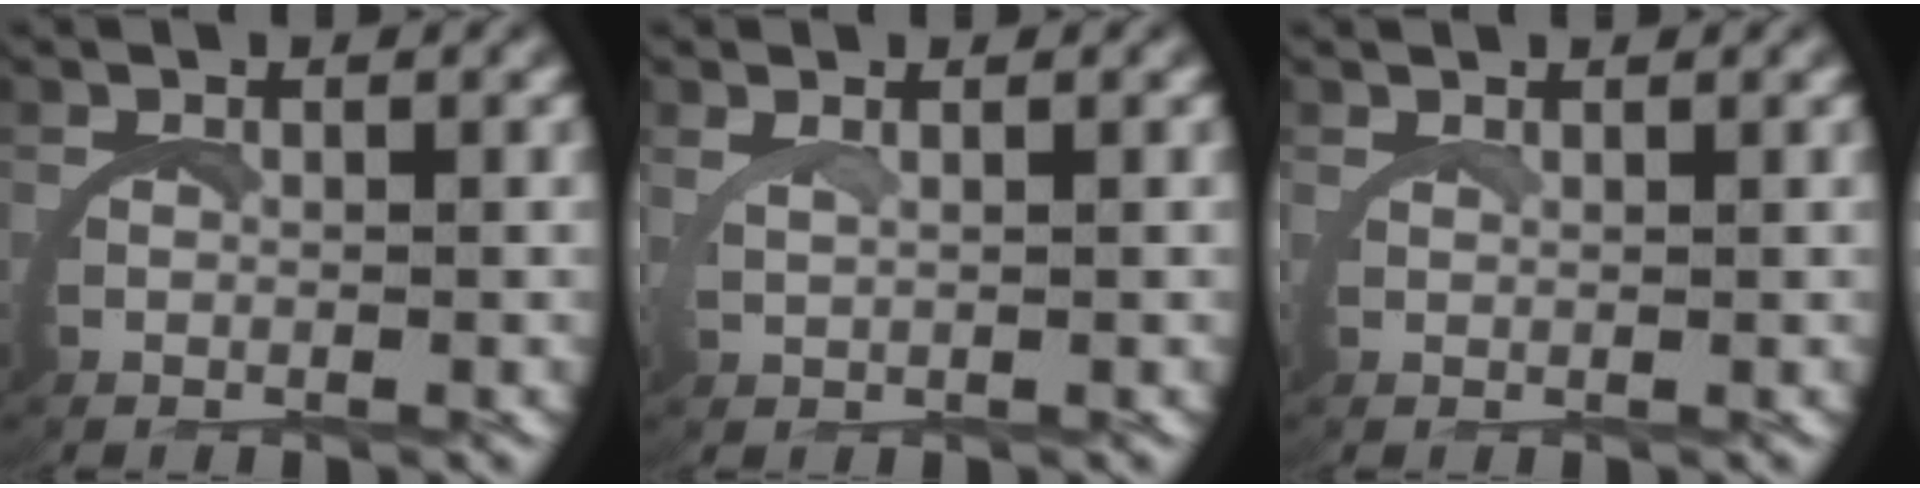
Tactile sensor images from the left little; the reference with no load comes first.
{"total": 1.6, "force": [1.2, -0.9, 0.4], "torque": [-0.016, 0.002, 0.027]}
{"total": 1.5, "force": [1.2, -0.9, 0.0], "torque": [0.002, 0.004, 0.022]}